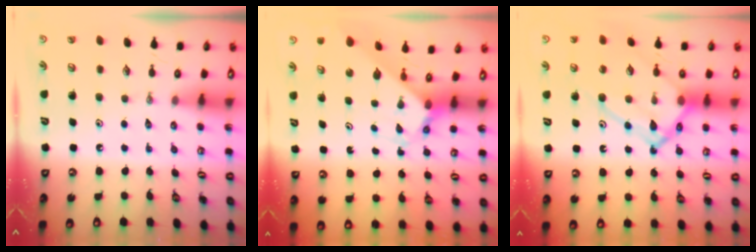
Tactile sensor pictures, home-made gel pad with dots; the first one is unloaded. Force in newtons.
{"total": 2.7, "press": 2.7, "slide": 0.2}
{"total": 14.9, "press": 14.8, "slide": 1.3}